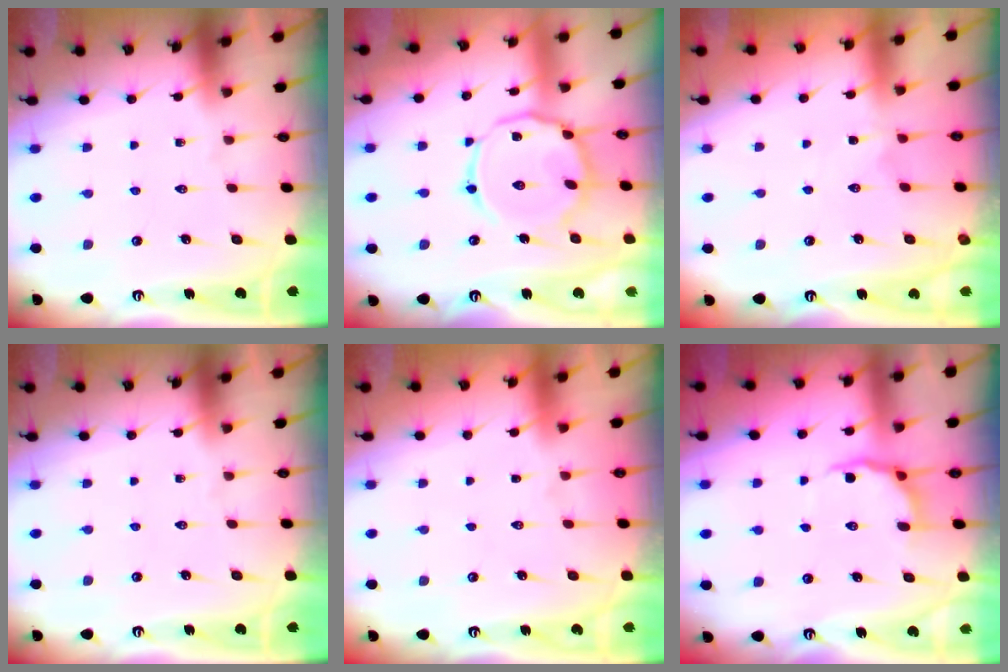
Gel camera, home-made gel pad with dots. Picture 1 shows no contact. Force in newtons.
{"total": 13.8, "press": 13.8, "slide": 1.1}
{"total": 1.0, "press": 1.0, "slide": 0.3}
{"total": 0.0}
{"total": 1.5, "press": 1.5, "slide": 0.1}
{"total": 5.1, "press": 4.6, "slide": 2.2}